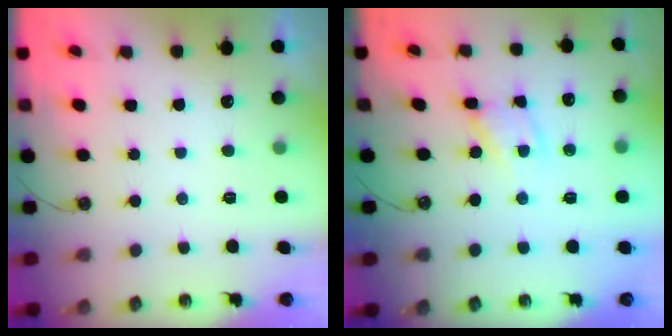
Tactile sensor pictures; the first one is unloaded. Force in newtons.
{"total": 5.9, "press": 5.9, "slide": 0.4}